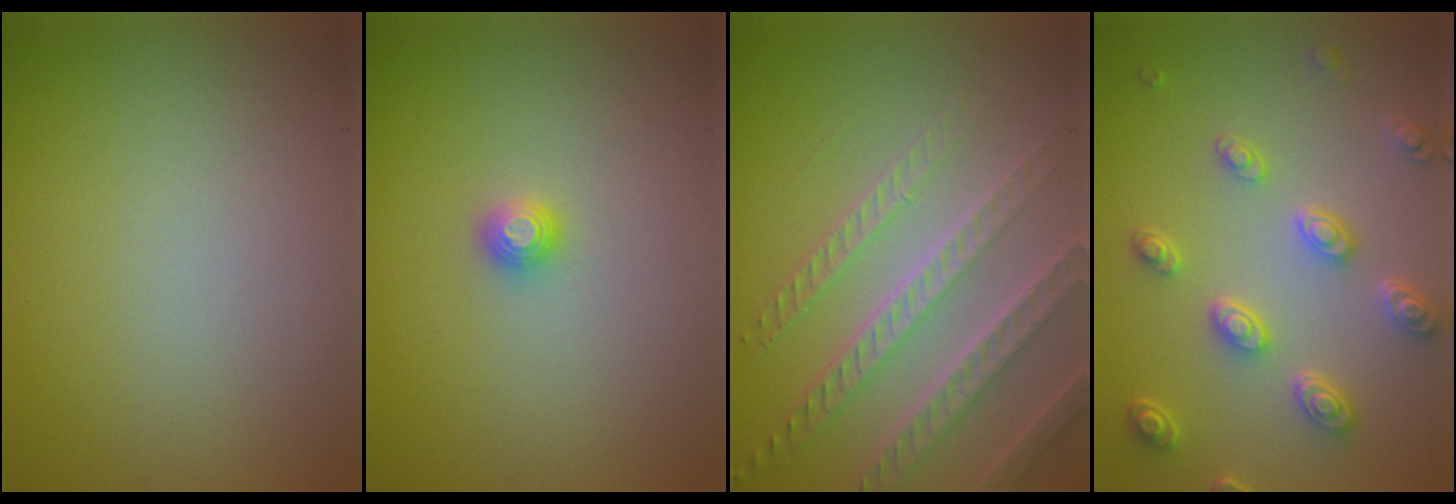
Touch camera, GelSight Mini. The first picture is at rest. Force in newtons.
{"total": 1.2, "press": 1.2, "slide": 0.1}
{"total": 4.7, "press": 4.3, "slide": 1.8}
{"total": 4.6, "press": 3.6, "slide": 2.8}